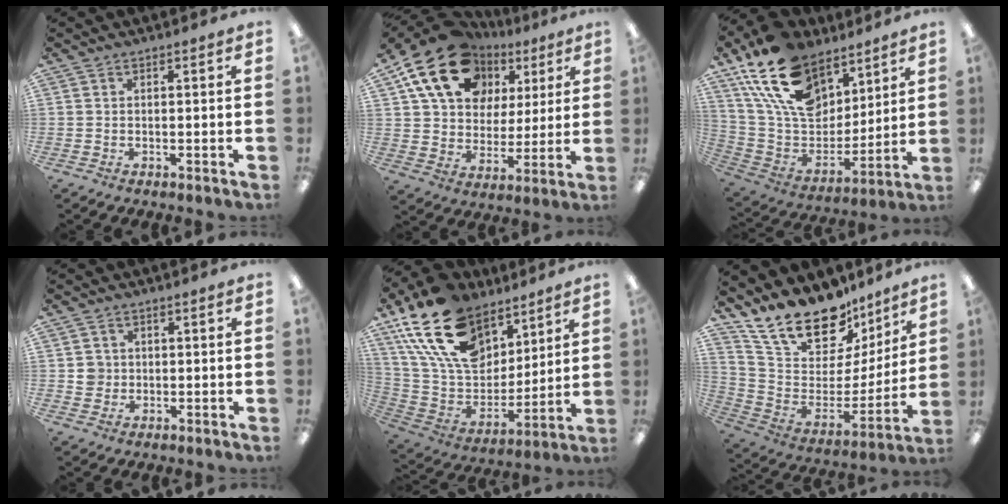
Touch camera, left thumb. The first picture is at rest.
{"total": 20.8, "force": [11.1, 14.8, 9.5], "torque": [-0.170, -0.040, 0.206]}
{"total": 22.1, "force": [13.8, 13.0, 11.5], "torque": [-0.224, -0.067, 0.256]}
{"total": 3.1, "force": [0.3, 3.1, 0.3], "torque": [0.004, 0.000, 0.001]}
{"total": 23.6, "force": [13.9, 14.0, 13.0], "torque": [-0.271, -0.065, 0.256]}
{"total": 20.8, "force": [17.5, 8.6, 7.4], "torque": [-0.149, -0.133, 0.315]}